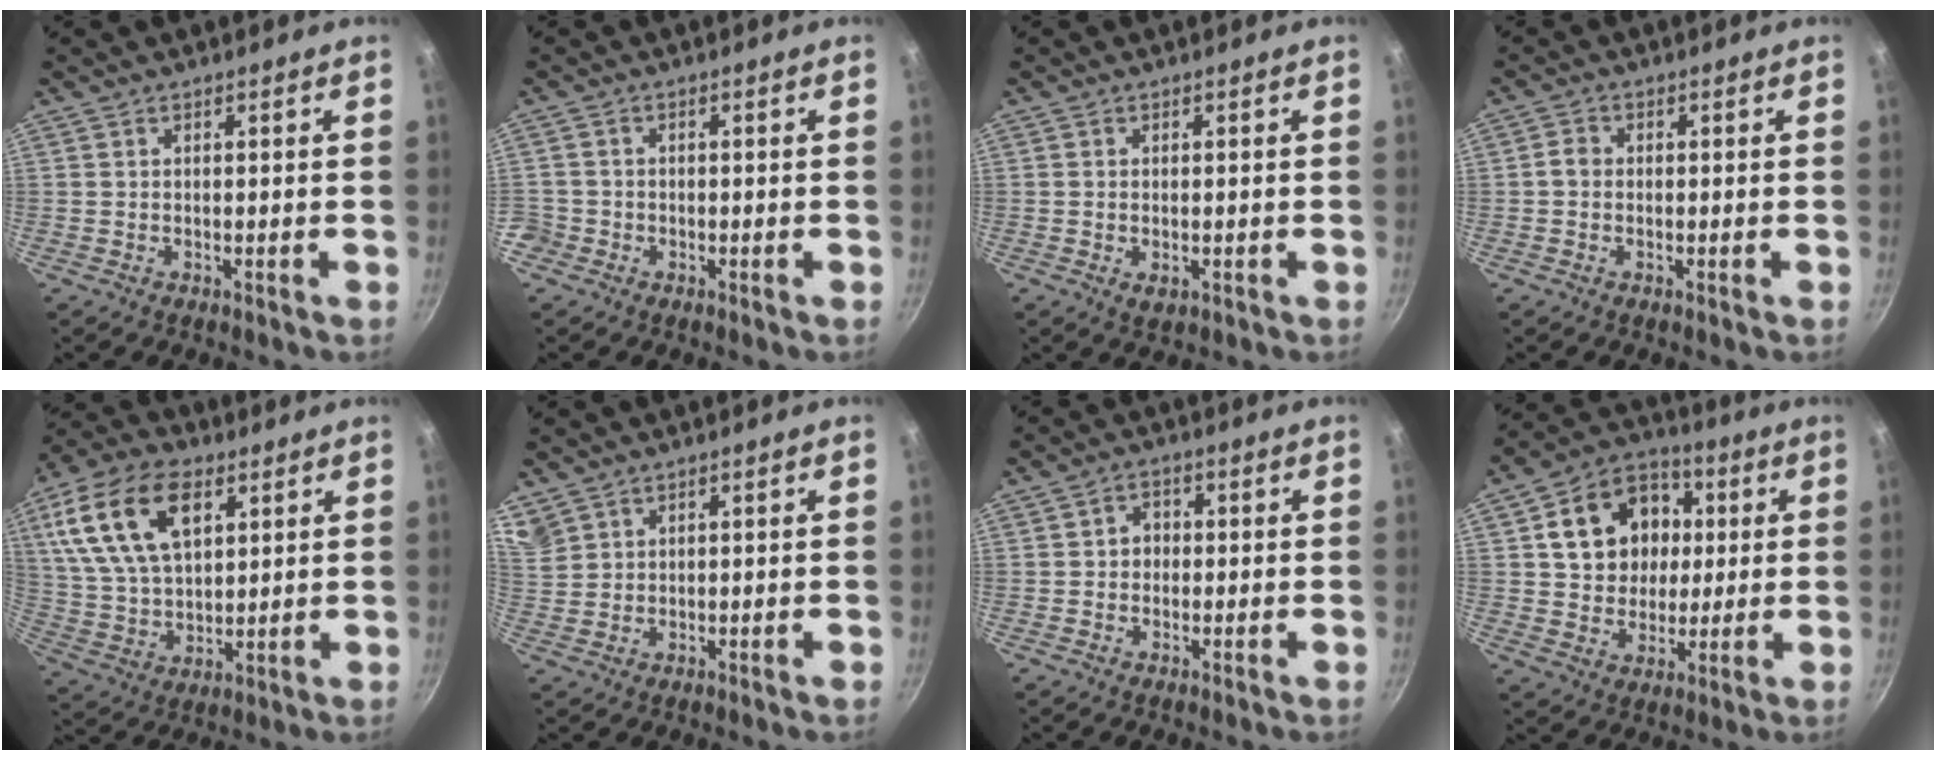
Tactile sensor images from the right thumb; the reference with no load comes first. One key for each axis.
{"total": 2.5, "fx": -1.2, "fy": 2.2, "fz": 0.2, "tx": 0.004, "ty": 0.014, "tz": -0.021}
{"total": 2.2, "fx": -0.5, "fy": 1.4, "fz": 1.6, "tx": -0.026, "ty": -0.005, "tz": -0.005}
{"total": 2.0, "fx": -0.3, "fy": 1.7, "fz": 1.0, "tx": -0.016, "ty": 0.011, "tz": -0.009}
{"total": 19.3, "fx": 7.2, "fy": 11.4, "fz": 13.8, "tx": -0.249, "ty": -0.011, "tz": 0.137}
{"total": 6.6, "fx": 4.5, "fy": 4.4, "fz": 2.1, "tx": -0.040, "ty": 0.013, "tz": 0.103}
{"total": 3.4, "fx": 0.0, "fy": 3.0, "fz": 1.6, "tx": -0.004, "ty": 0.008, "tz": -0.003}
{"total": 15.9, "fx": 3.1, "fy": 13.1, "fz": 8.4, "tx": -0.114, "ty": 0.019, "tz": 0.053}